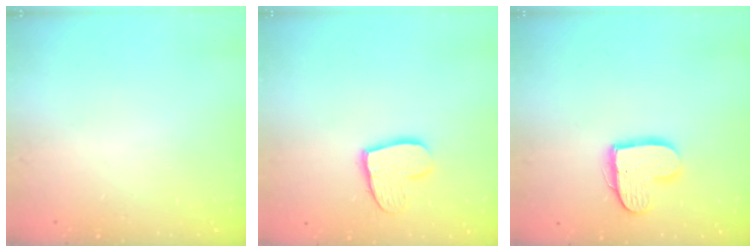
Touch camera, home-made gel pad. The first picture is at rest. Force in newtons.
{"total": 11.9, "press": 11.9, "slide": 0.9}
{"total": 13.4, "press": 13.3, "slide": 1.2}